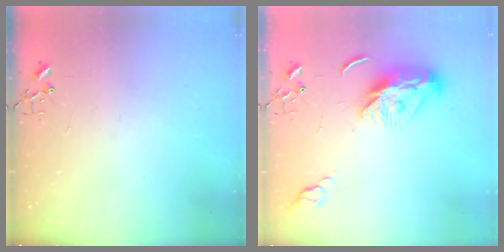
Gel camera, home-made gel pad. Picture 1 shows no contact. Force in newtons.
{"total": 10.9, "press": 10.9, "slide": 0.9}